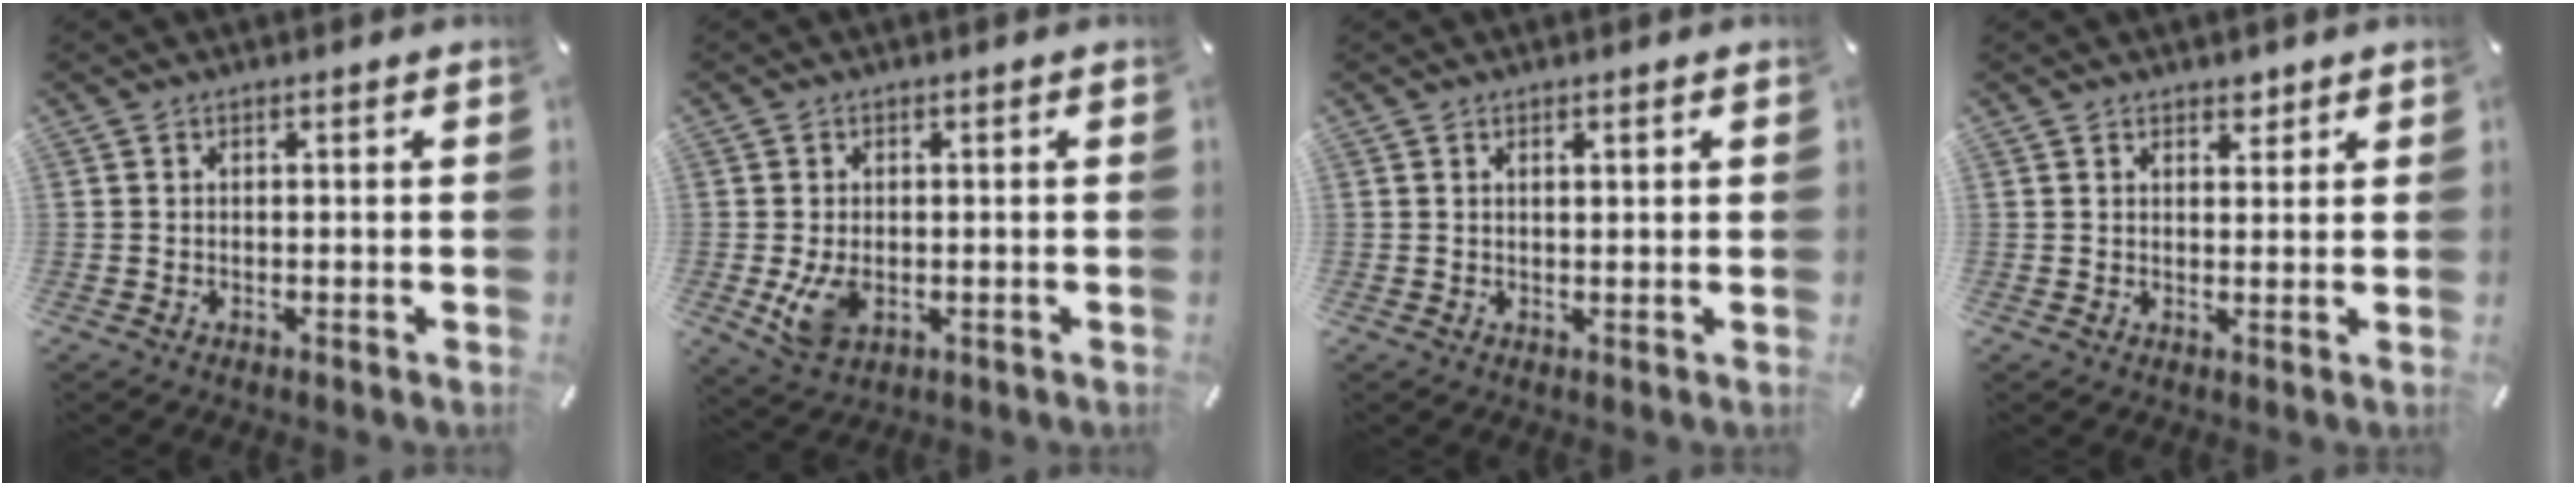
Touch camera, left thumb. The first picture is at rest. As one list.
[{"total": 5.8, "force": [-0.9, 4.0, 4.0], "torque": [-0.093, -0.007, -0.018]}, {"total": 0.9, "force": [0.6, 0.2, 0.7], "torque": [-0.013, 0.000, 0.011]}, {"total": 2.3, "force": [1.7, 1.5, 0.5], "torque": [0.013, -0.008, 0.027]}]